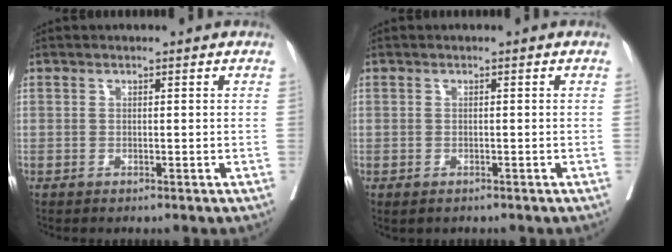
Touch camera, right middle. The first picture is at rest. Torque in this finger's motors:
{"motor_torque": [0.98, -1.16, 0.08, 0.05]}